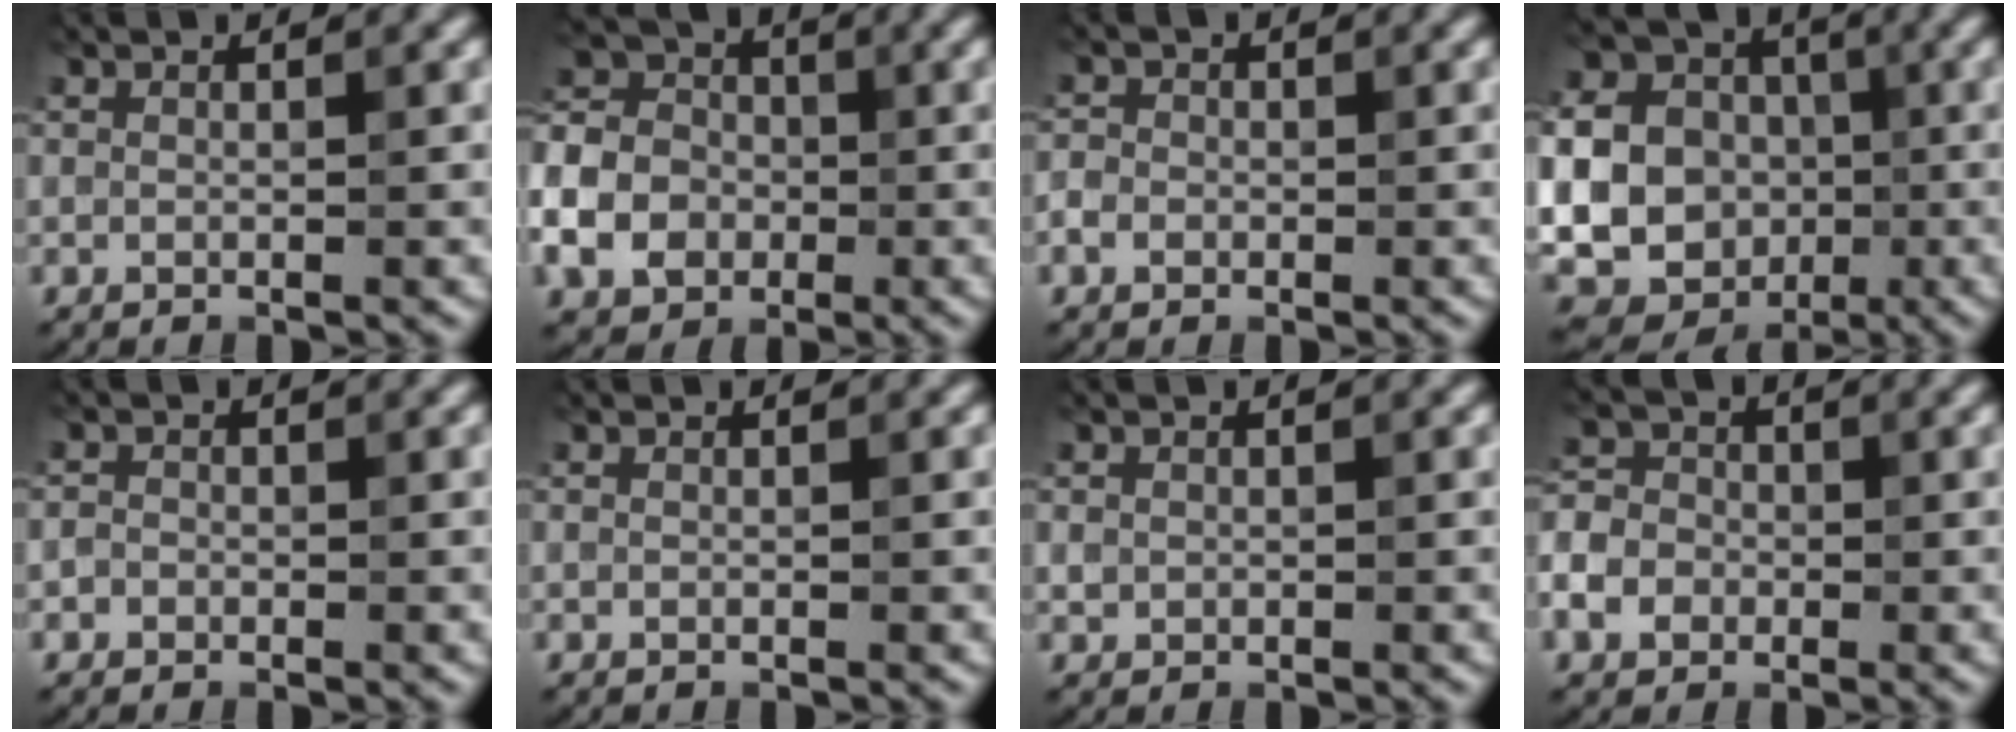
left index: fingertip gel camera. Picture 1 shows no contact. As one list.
[{"total": 7.2, "force": [-2.3, 5.8, 3.6], "torque": [-0.090, 0.004, -0.065]}, {"total": 1.8, "force": [-0.5, 1.6, 0.7], "torque": [-0.003, 0.001, -0.011]}, {"total": 25.9, "force": [-3.7, 24.3, 8.2], "torque": [-0.200, -0.012, -0.102]}, {"total": 1.0, "force": [-0.4, 0.9, 0.1], "torque": [0.008, -0.003, -0.011]}, {"total": 0.0}, {"total": 0.7, "force": [0.1, 0.7, 0.1], "torque": [0.003, -0.003, 0.002]}, {"total": 5.3, "force": [-1.9, 4.4, 2.1], "torque": [-0.028, -0.009, -0.051]}]